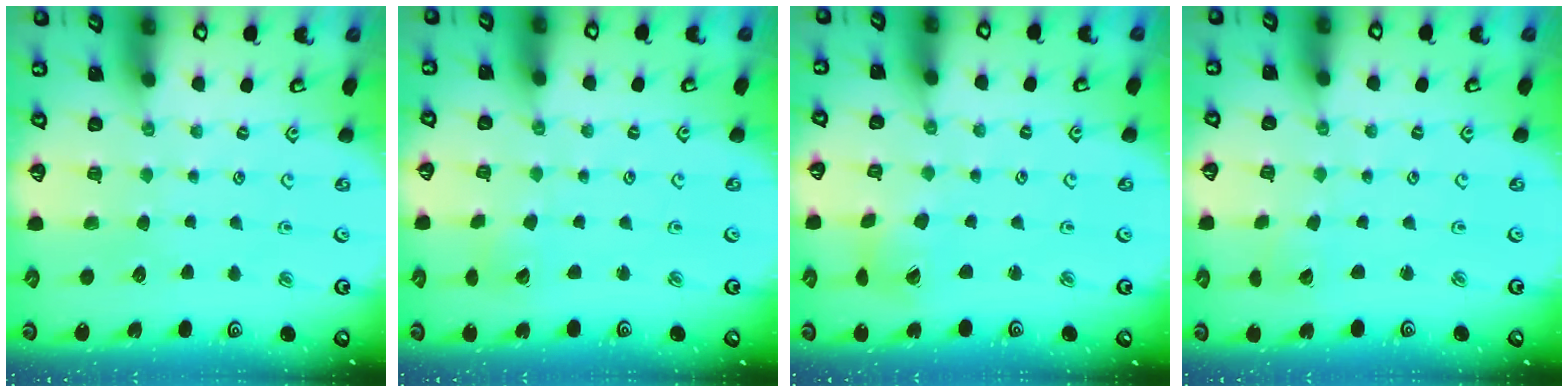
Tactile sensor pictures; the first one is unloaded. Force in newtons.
{"total": 3.1, "press": 3.1, "slide": 0.3}
{"total": 2.4, "press": 2.4, "slide": 0.3}
{"total": 1.7, "press": 1.7, "slide": 0.1}